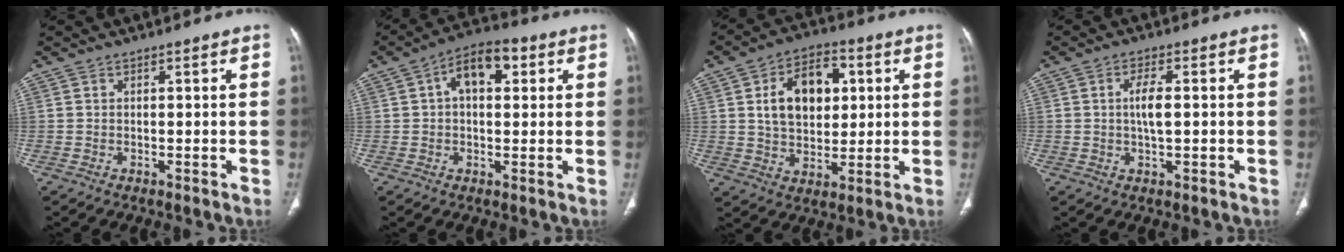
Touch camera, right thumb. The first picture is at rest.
{"total": 9.2, "force": [2.6, 5.2, 7.1], "torque": [-0.097, 0.021, 0.033]}
{"total": 13.8, "force": [3.1, 9.0, 9.9], "torque": [-0.130, 0.004, 0.052]}
{"total": 4.3, "force": [0.2, 1.4, 4.0], "torque": [-0.083, 0.000, 0.002]}